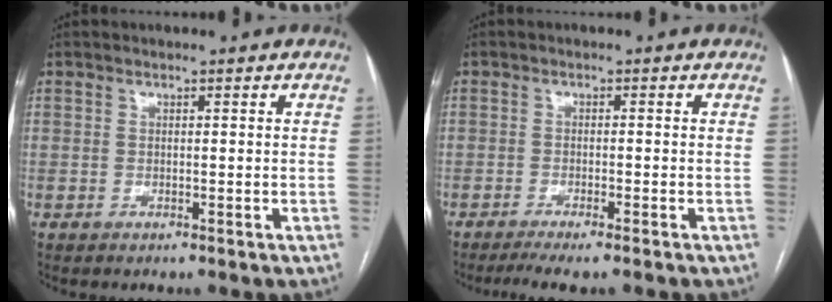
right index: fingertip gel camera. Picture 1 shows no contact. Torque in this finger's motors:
{"motor_torque": [0.17, -0.02, 0.18, 0.02]}